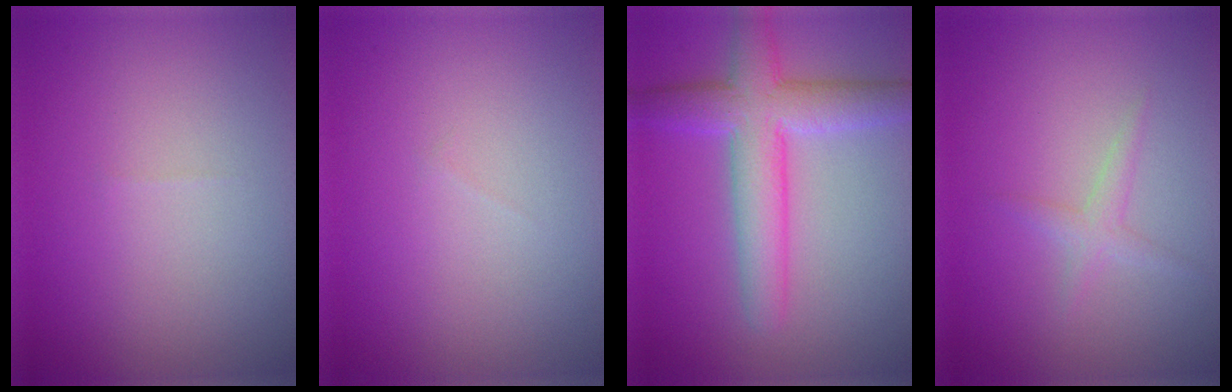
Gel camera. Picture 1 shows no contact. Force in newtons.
{"total": 0.0}
{"total": 6.1, "press": 6.0, "slide": 0.3}
{"total": 1.3, "press": 1.3, "slide": 0.0}